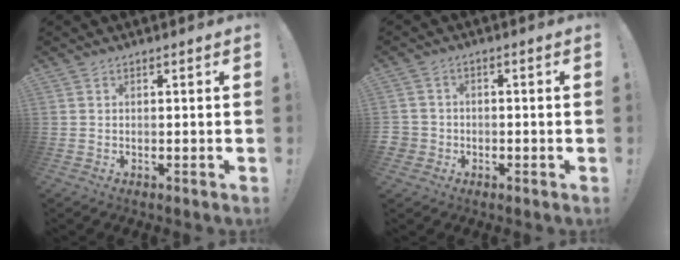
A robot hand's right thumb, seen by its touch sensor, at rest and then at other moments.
{"total": 3.5, "force": [-1.2, 3.2, 1.0], "torque": [-0.019, 0.005, -0.023]}